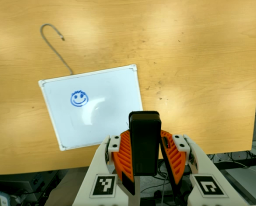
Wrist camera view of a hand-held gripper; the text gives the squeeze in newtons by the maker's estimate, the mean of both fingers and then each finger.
{"total": 6.3, "left": 5.2, "right": 7.4}